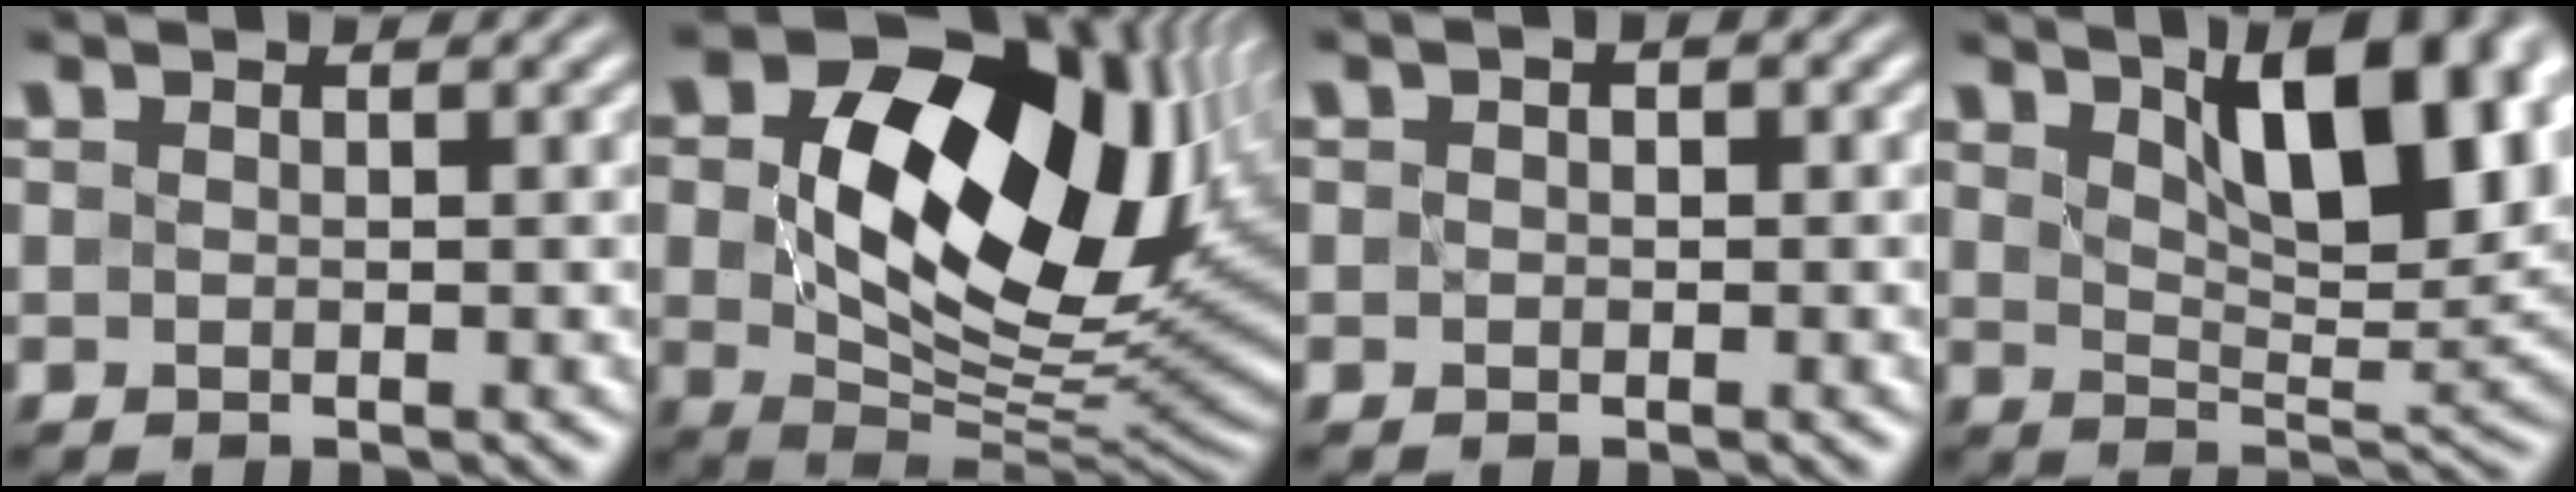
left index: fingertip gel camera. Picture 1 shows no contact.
{"total": 17.5, "force": [4.6, 11.0, 12.7], "torque": [-0.197, -0.009, 0.095]}
{"total": 0.9, "force": [0.1, 0.7, 0.6], "torque": [-0.009, -0.001, -0.002]}
{"total": 10.7, "force": [4.8, 3.9, 8.7], "torque": [-0.122, 0.009, 0.078]}